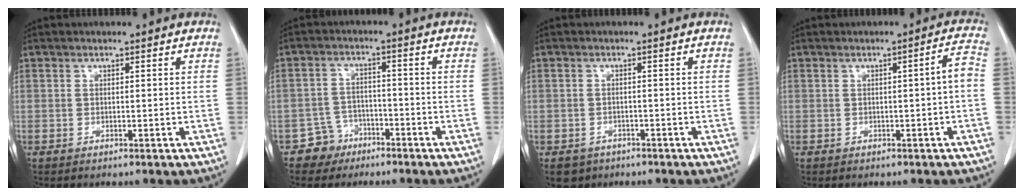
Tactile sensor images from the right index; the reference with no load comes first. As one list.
[{"total": 4.7, "force": [-3.1, 3.5, -0.2], "torque": [0.012, 0.013, -0.053]}, {"total": 3.4, "force": [-2.2, 2.5, 0.5], "torque": [-0.007, 0.004, -0.032]}, {"total": 2.8, "force": [-0.5, 0.0, 2.7], "torque": [-0.034, 0.005, -0.007]}]